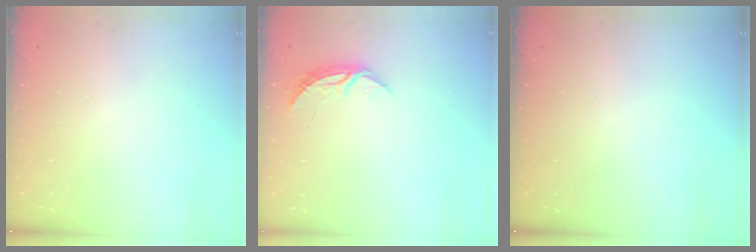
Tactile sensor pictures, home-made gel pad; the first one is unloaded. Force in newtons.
{"total": 6.2, "press": 6.2, "slide": 0.5}
{"total": 0.0}